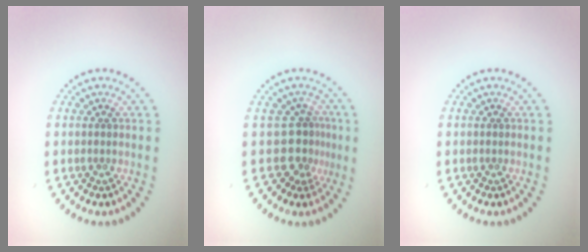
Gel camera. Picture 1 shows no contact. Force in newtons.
{"total": 2.7, "press": 1.8, "slide": 2.0}
{"total": 0.0}